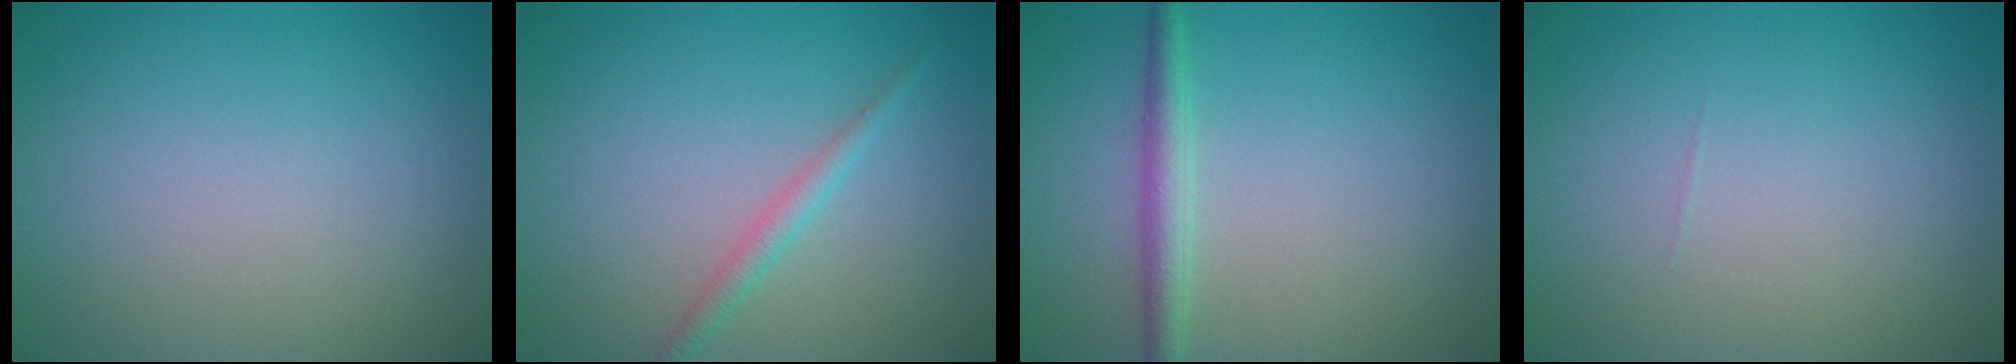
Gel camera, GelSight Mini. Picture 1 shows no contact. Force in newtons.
{"total": 1.5, "press": 1.5, "slide": 0.1}
{"total": 2.4, "press": 2.4, "slide": 0.1}
{"total": 0.0}